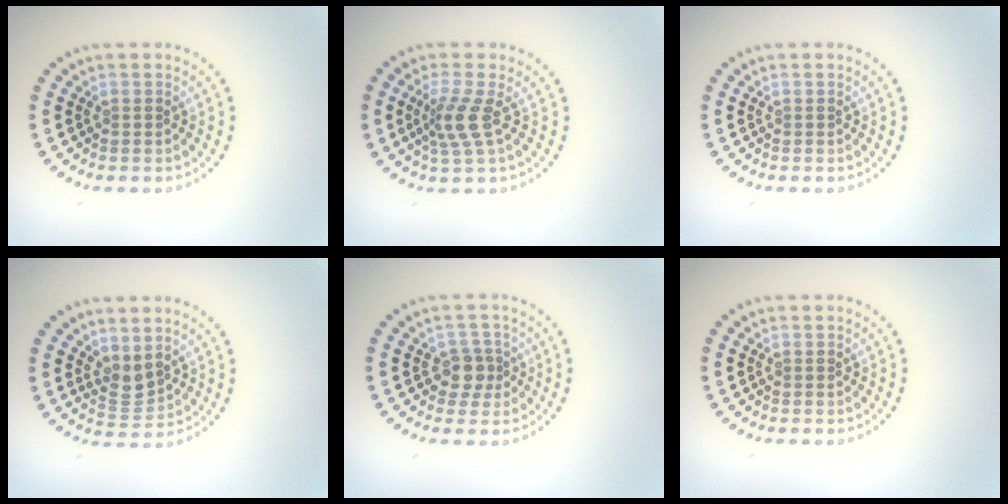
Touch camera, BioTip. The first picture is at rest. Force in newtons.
{"total": 2.8, "press": 2.0, "slide": 2.0}
{"total": 0.0}
{"total": 2.0, "press": 1.6, "slide": 1.2}
{"total": 2.2, "press": 1.8, "slide": 1.1}
{"total": 0.0}